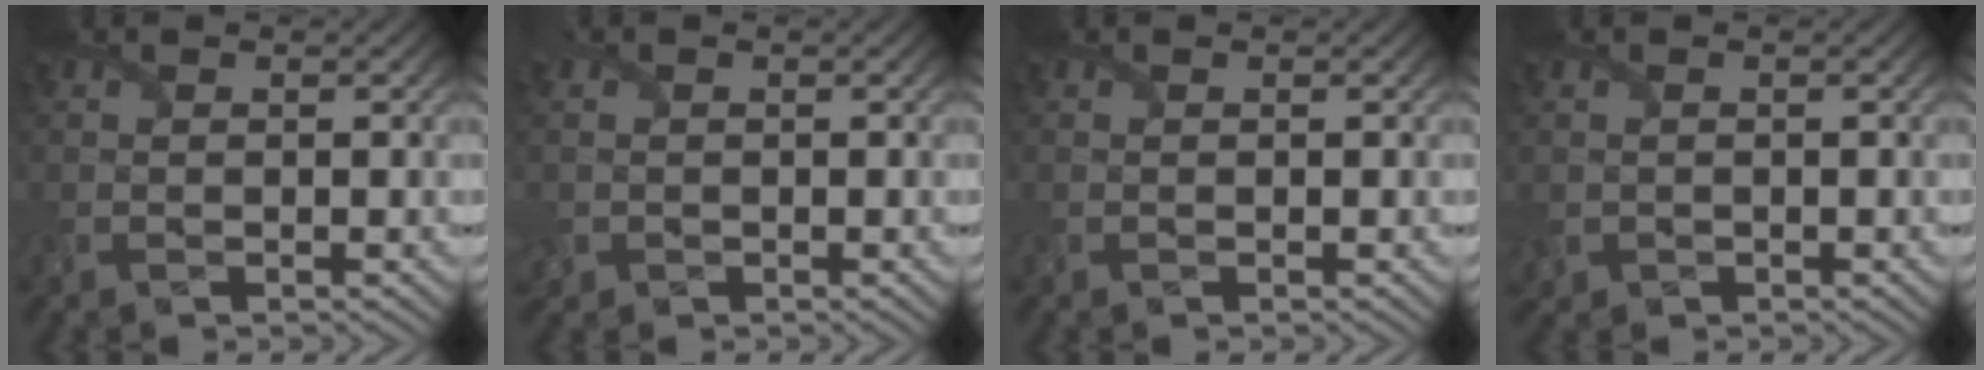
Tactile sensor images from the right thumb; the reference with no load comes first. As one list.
[{"total": 2.0, "force": [-0.2, 2.0, 0.1], "torque": [-0.012, -0.007, -0.010]}, {"total": 0.0}, {"total": 1.4, "force": [-0.3, 1.4, 0.3], "torque": [-0.015, -0.012, -0.006]}]